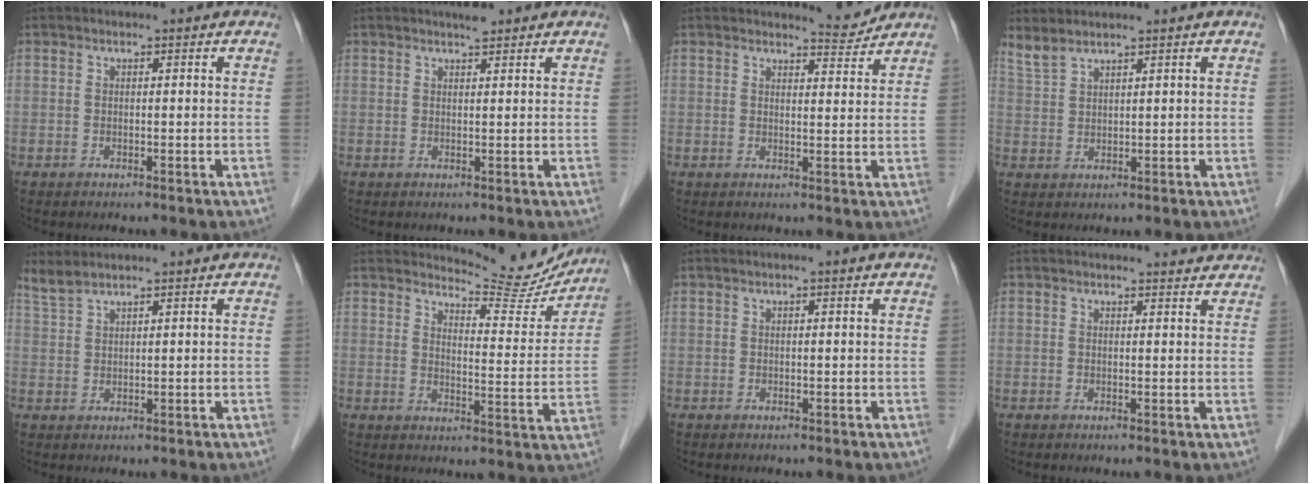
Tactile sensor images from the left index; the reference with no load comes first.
{"total": 1.6, "force": [1.4, 0.2, 0.7], "torque": [-0.016, 0.001, 0.025]}
{"total": 2.8, "force": [2.8, -0.3, -0.4], "torque": [-0.002, -0.020, 0.040]}
{"total": 2.8, "force": [2.7, 0.1, 0.8], "torque": [-0.025, 0.008, 0.063]}
{"total": 2.5, "force": [2.4, -0.2, 0.8], "torque": [-0.025, 0.013, 0.056]}
{"total": 11.3, "force": [11.1, 1.4, 0.7], "torque": [-0.008, -0.043, 0.135]}
{"total": 0.7, "force": [0.2, -0.1, 0.7], "torque": [-0.014, 0.000, 0.005]}
{"total": 4.3, "force": [4.2, 0.6, 0.7], "torque": [-0.009, 0.004, 0.038]}